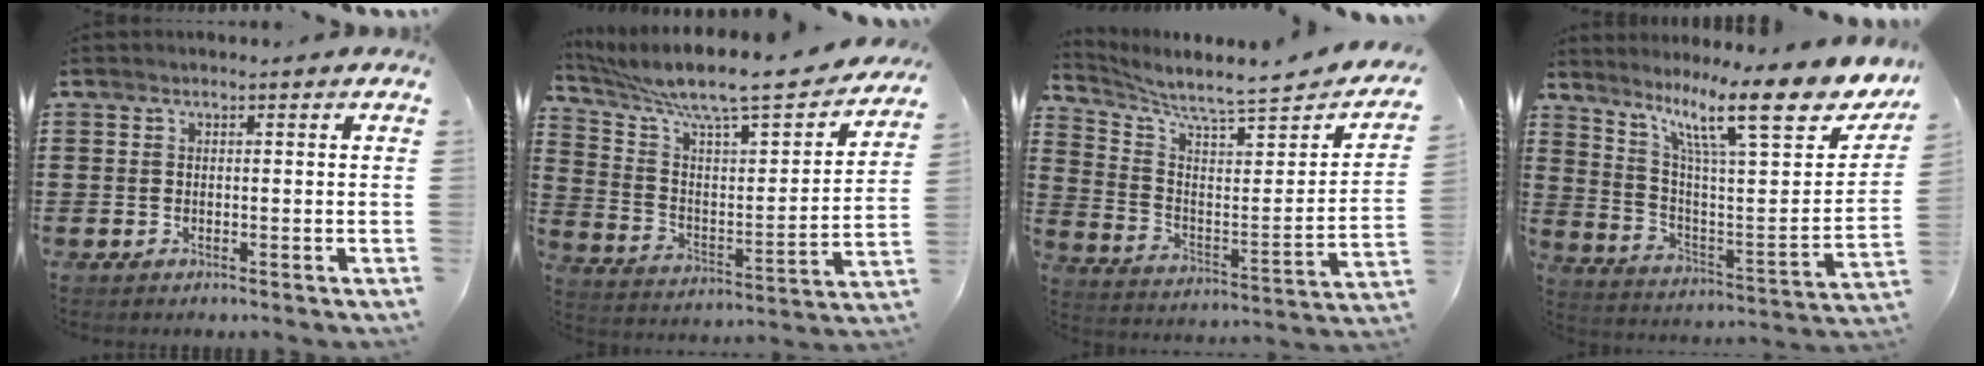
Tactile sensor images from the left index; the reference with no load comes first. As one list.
[{"total": 8.7, "force": [7.5, 0.9, 4.4], "torque": [-0.112, -0.063, 0.120]}, {"total": 5.7, "force": [5.1, -0.1, 2.4], "torque": [-0.074, -0.053, 0.080]}, {"total": 15.0, "force": [9.9, 2.2, 11.1], "torque": [-0.202, -0.062, 0.150]}]